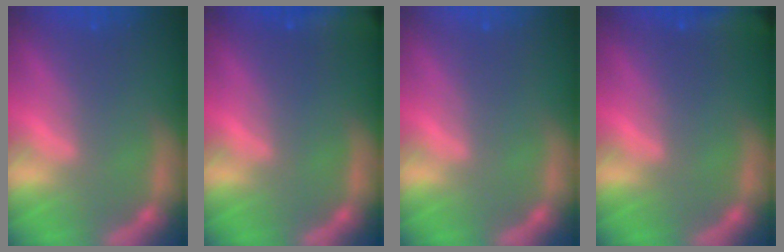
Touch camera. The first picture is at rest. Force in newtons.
{"total": 9.0}
{"total": 0.0}
{"total": 7.5}